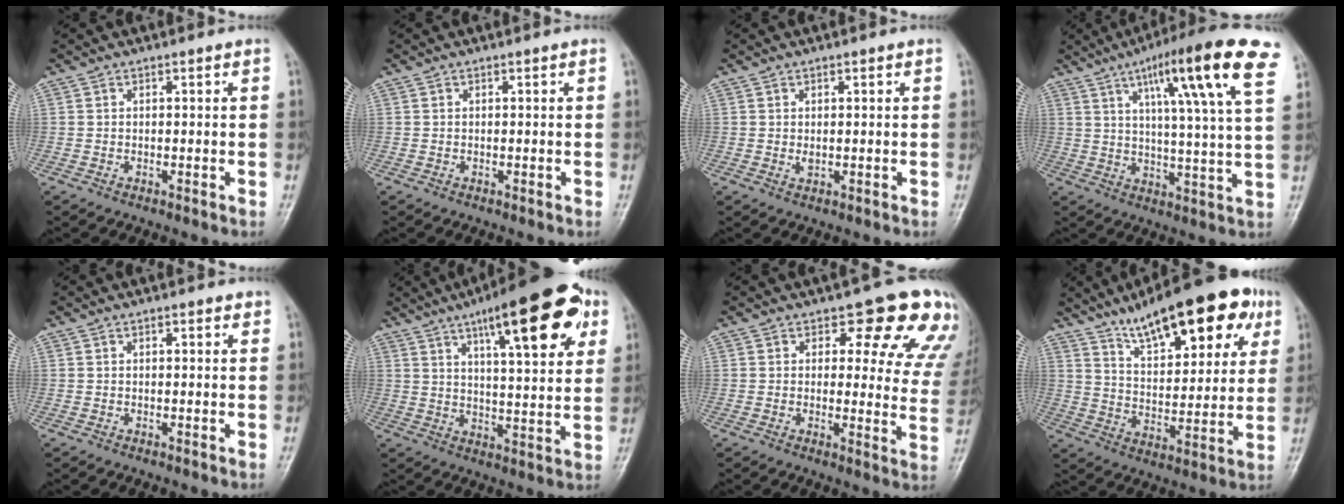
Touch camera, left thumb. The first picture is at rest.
{"total": 0.0}
{"total": 1.4, "force": [0.4, 0.7, 1.1], "torque": [-0.017, -0.003, 0.009]}
{"total": 19.0, "force": [9.0, 2.2, 16.6], "torque": [-0.237, -0.019, 0.127]}
{"total": 1.2, "force": [0.7, 0.5, 0.9], "torque": [-0.009, 0.000, 0.006]}
{"total": 20.9, "force": [10.0, 5.9, 17.4], "torque": [-0.229, -0.009, 0.142]}
{"total": 14.1, "force": [8.8, 6.4, 9.1], "torque": [-0.051, -0.043, 0.081]}
{"total": 20.8, "force": [12.2, 7.7, 15.0], "torque": [-0.183, -0.030, 0.192]}